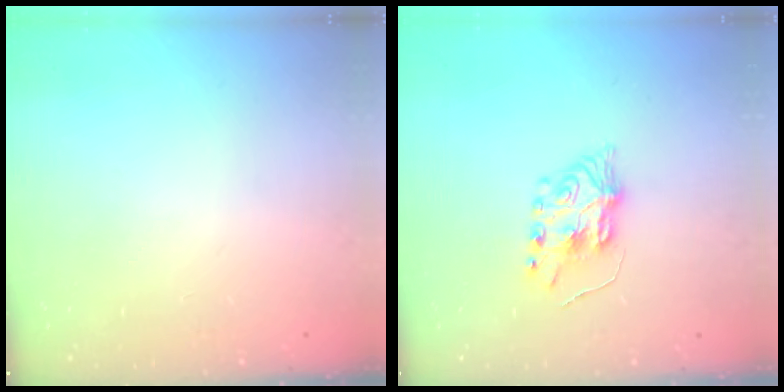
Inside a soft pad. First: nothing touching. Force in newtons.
{"total": 7.5, "press": 7.5, "slide": 0.8}